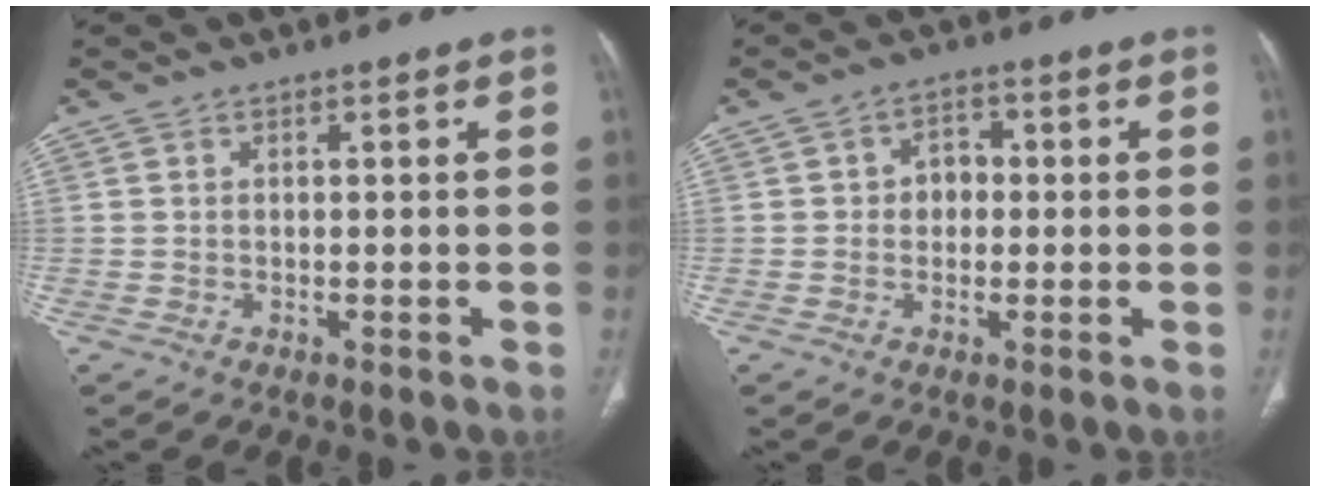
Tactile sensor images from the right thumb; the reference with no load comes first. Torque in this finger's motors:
{"motor_torque": [-0.37, 0.01, -0.06, 0.11, 0.10]}